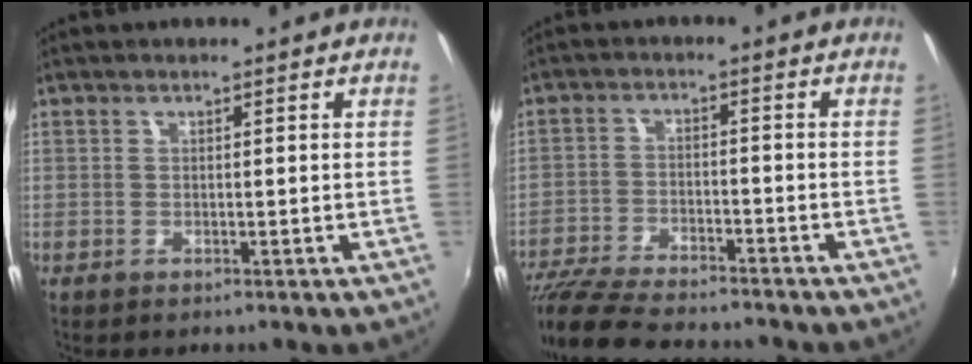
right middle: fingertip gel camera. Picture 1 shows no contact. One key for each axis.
{"total": 14.0, "fx": -12.4, "fy": 2.3, "fz": 6.1, "tx": -0.138, "ty": -0.027, "tz": -0.213}